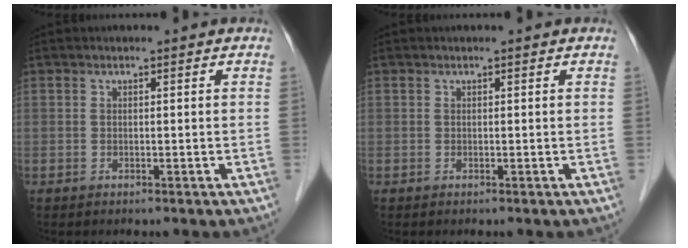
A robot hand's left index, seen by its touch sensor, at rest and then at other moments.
{"total": 0.0}